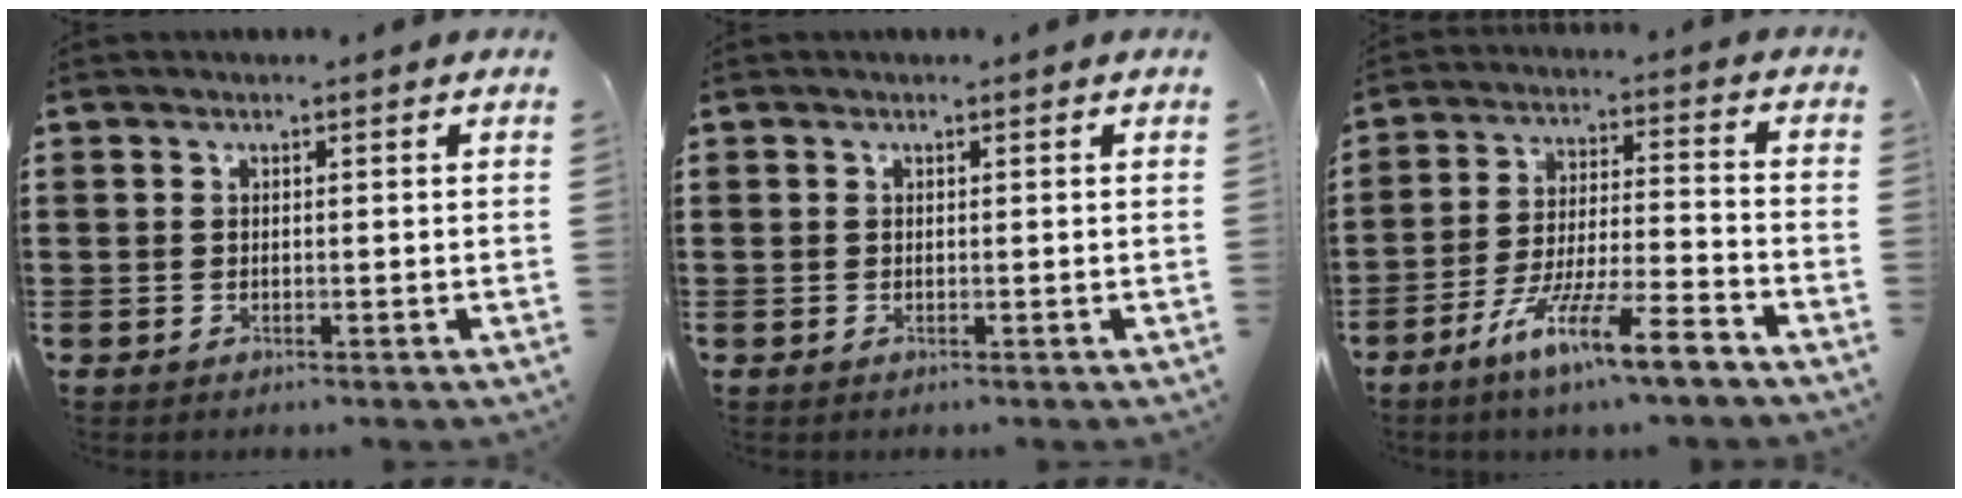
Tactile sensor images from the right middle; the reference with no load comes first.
{"total": 0.0}
{"total": 10.4, "force": [-8.0, 0.7, 6.7], "torque": [-0.124, 0.005, -0.153]}